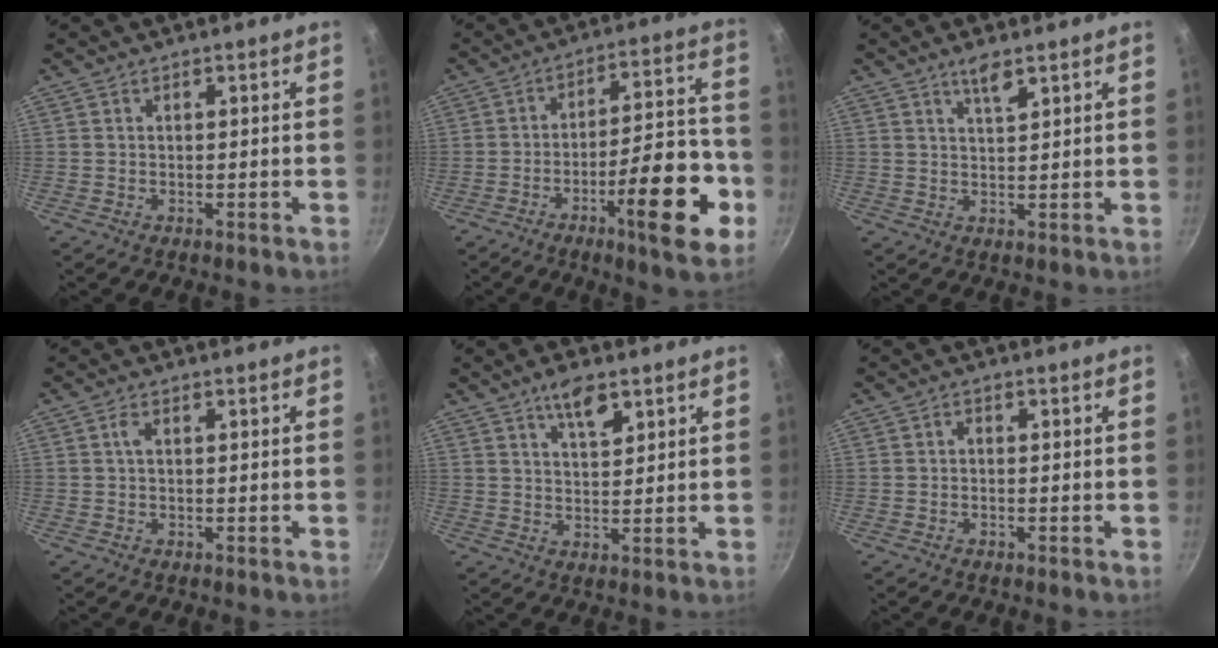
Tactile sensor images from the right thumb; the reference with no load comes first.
{"total": 18.1, "force": [-7.4, 4.8, 15.8], "torque": [-0.200, 0.046, -0.110]}
{"total": 3.4, "force": [2.2, 0.8, 2.5], "torque": [-0.042, -0.012, 0.042]}
{"total": 1.6, "force": [0.3, 0.7, 1.4], "torque": [-0.031, 0.005, 0.005]}
{"total": 5.6, "force": [3.4, 2.2, 4.0], "torque": [-0.060, -0.015, 0.057]}
{"total": 1.0, "force": [-0.4, 0.6, 0.7], "torque": [-0.015, 0.007, -0.009]}